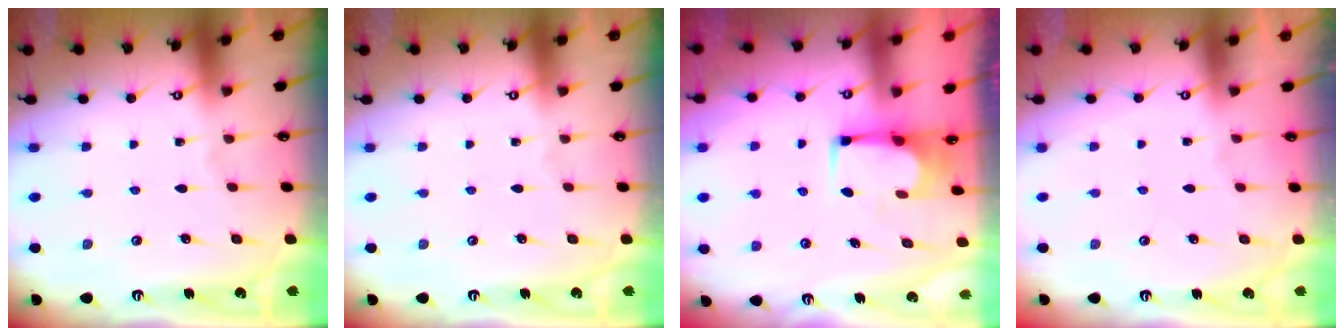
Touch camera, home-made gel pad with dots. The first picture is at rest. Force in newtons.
{"total": 0.0}
{"total": 2.1, "press": 2.1, "slide": 0.1}
{"total": 1.3, "press": 1.1, "slide": 0.8}